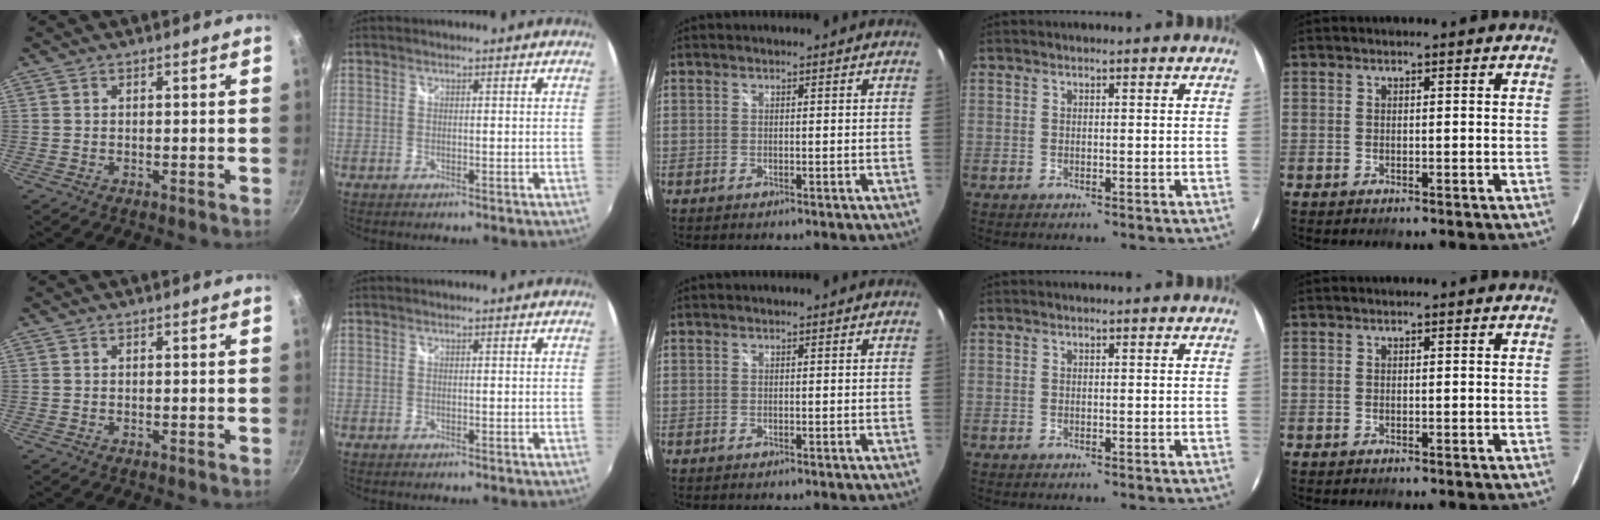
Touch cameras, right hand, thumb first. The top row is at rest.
{}